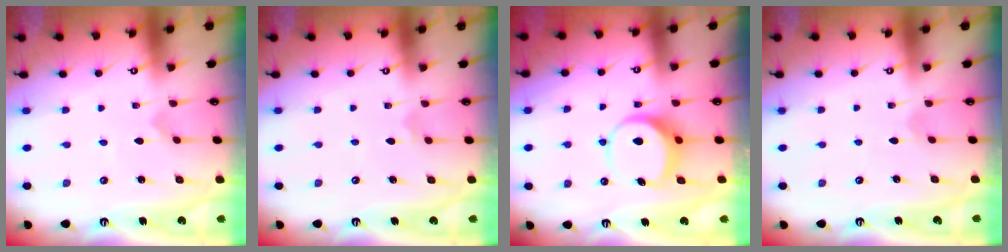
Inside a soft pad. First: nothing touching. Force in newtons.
{"total": 2.7, "press": 2.7, "slide": 0.3}
{"total": 9.0, "press": 9.0, "slide": 0.8}
{"total": 2.0, "press": 2.0, "slide": 0.1}